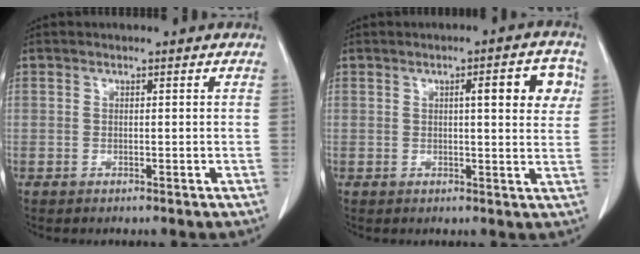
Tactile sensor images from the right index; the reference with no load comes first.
{"total": 6.8, "force": [2.1, 1.2, 6.4], "torque": [-0.080, 0.010, 0.021]}